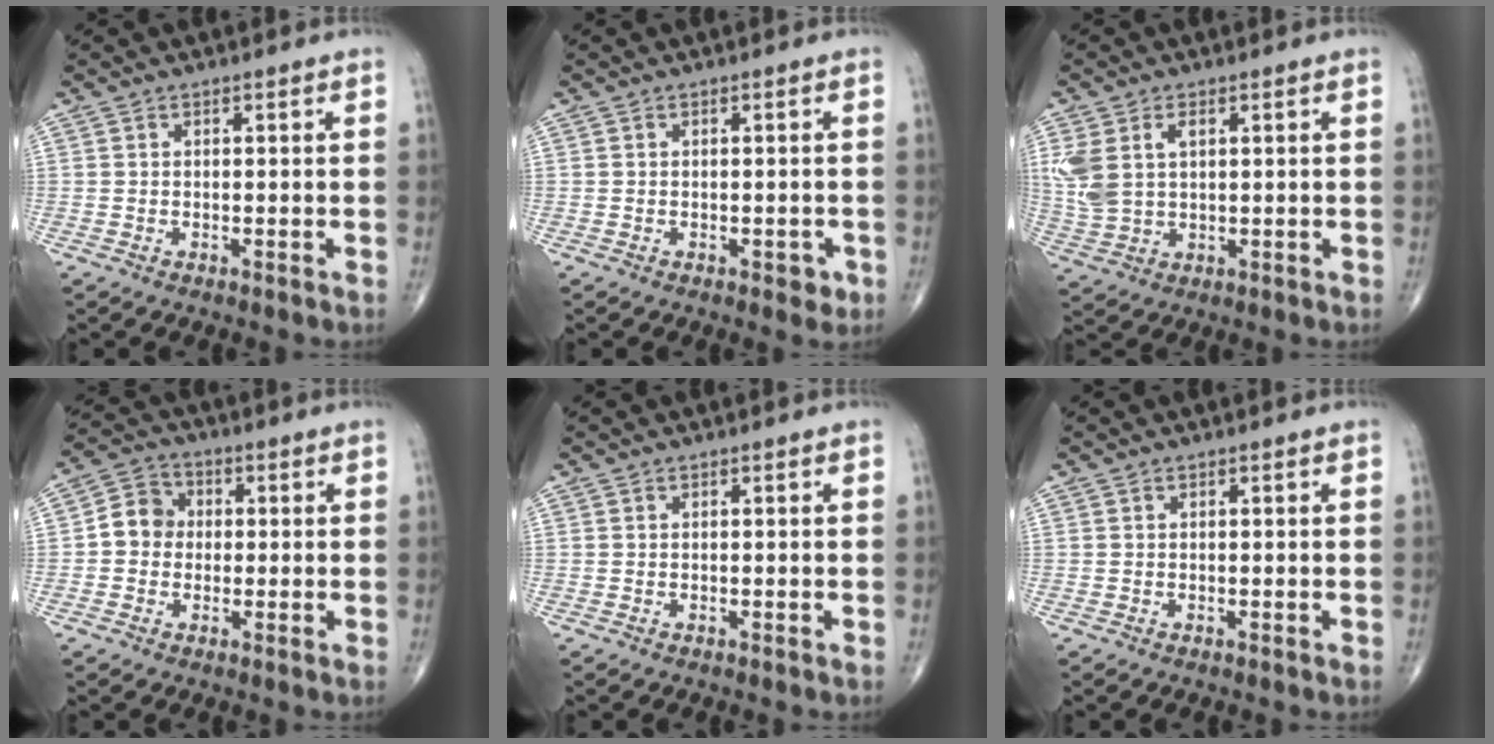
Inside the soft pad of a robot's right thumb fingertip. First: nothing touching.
{"total": 2.0, "force": [-0.8, 1.2, 1.4], "torque": [-0.006, 0.002, -0.009]}
{"total": 8.3, "force": [2.3, 5.1, 6.1], "torque": [-0.143, 0.006, 0.056]}
{"total": 5.7, "force": [-0.2, 5.1, 2.7], "torque": [-0.031, 0.017, -0.015]}
{"total": 0.0}
{"total": 0.0}